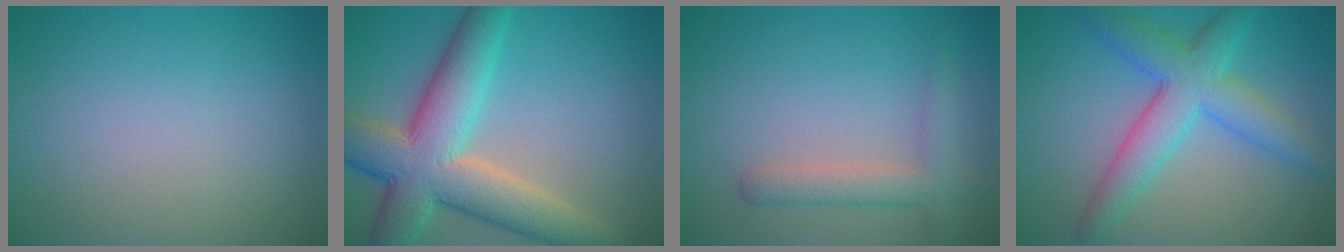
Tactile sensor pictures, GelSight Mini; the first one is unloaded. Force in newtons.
{"total": 10.0, "press": 10.0, "slide": 0.5}
{"total": 2.9, "press": 2.9, "slide": 0.2}
{"total": 6.2, "press": 6.2, "slide": 0.2}